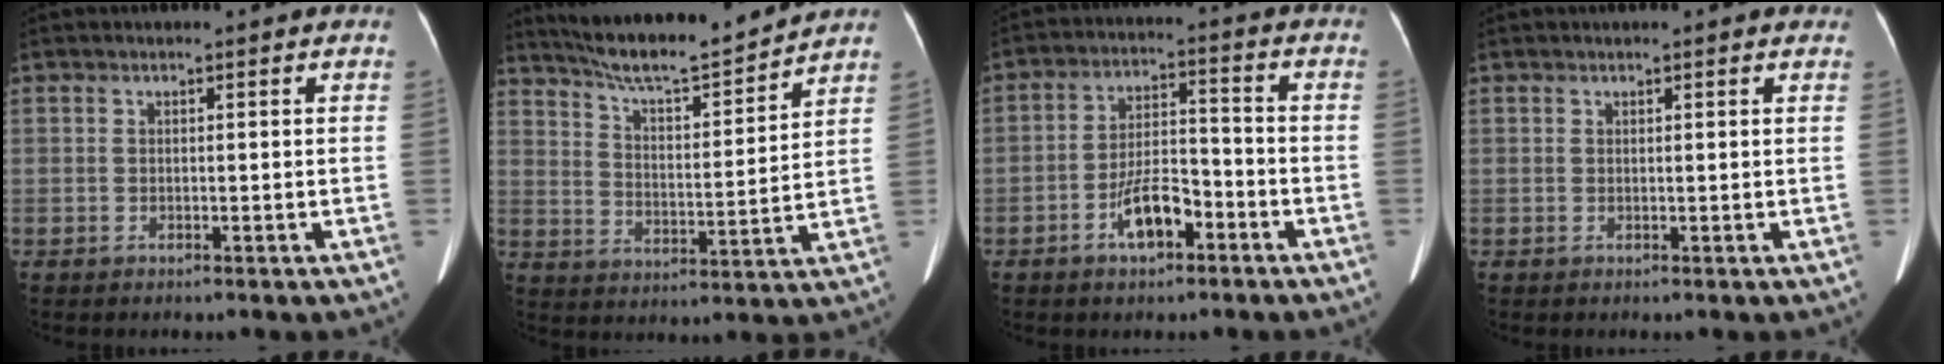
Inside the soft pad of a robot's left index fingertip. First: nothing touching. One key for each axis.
{"total": 14.5, "fx": 13.5, "fy": 0.5, "fz": 5.3, "tx": -0.096, "ty": 0.000, "tz": 0.218}
{"total": 7.5, "fx": -3.9, "fy": 2.8, "fz": 5.7, "tx": -0.111, "ty": 0.013, "tz": -0.068}
{"total": 1.0, "fx": 0.8, "fy": 0.2, "fz": 0.5, "tx": -0.006, "ty": 0.004, "tz": 0.006}